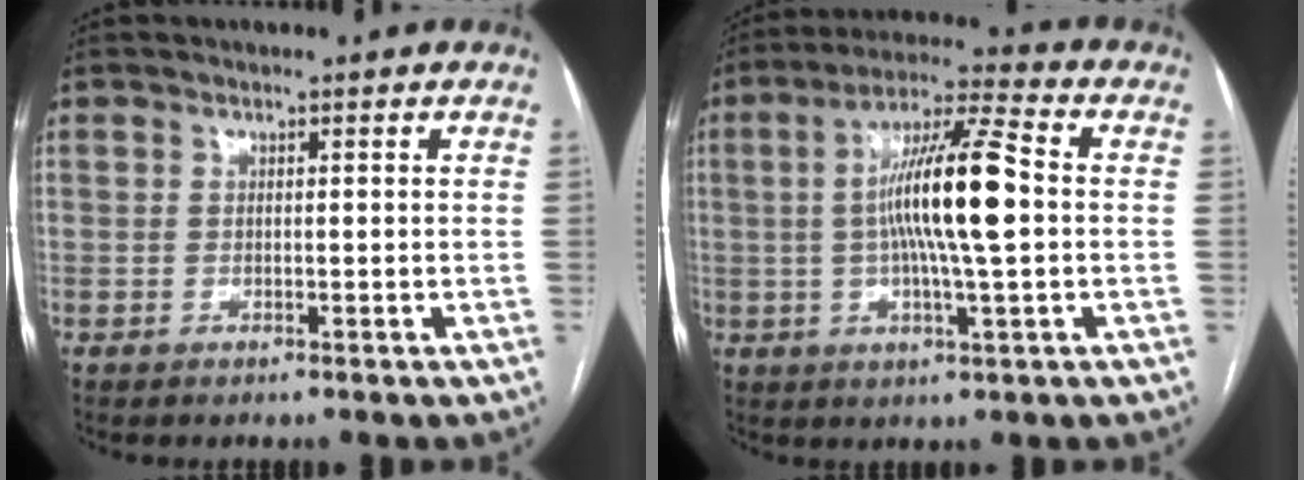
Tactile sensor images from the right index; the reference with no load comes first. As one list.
[{"total": 13.7, "force": [0.3, 0.9, 13.6], "torque": [-0.249, 0.012, 0.000]}]